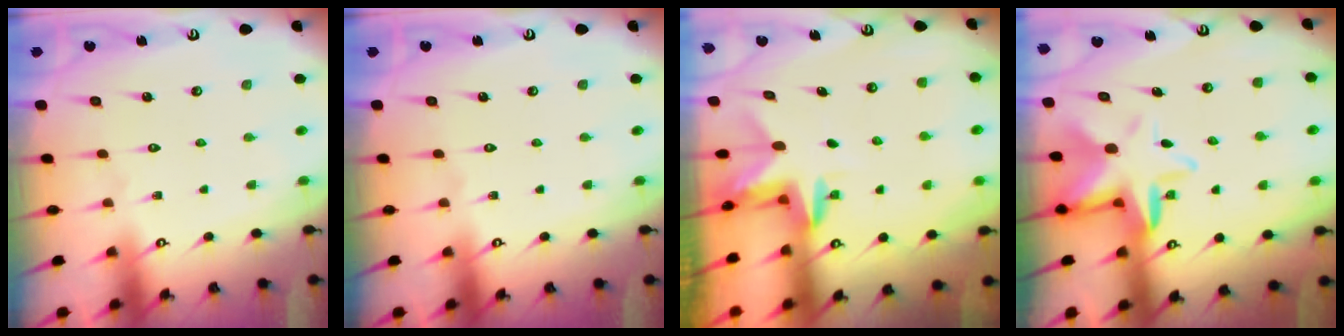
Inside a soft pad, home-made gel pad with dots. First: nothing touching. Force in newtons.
{"total": 0.0}
{"total": 3.0, "press": 3.0, "slide": 0.2}
{"total": 8.7, "press": 8.6, "slide": 1.5}